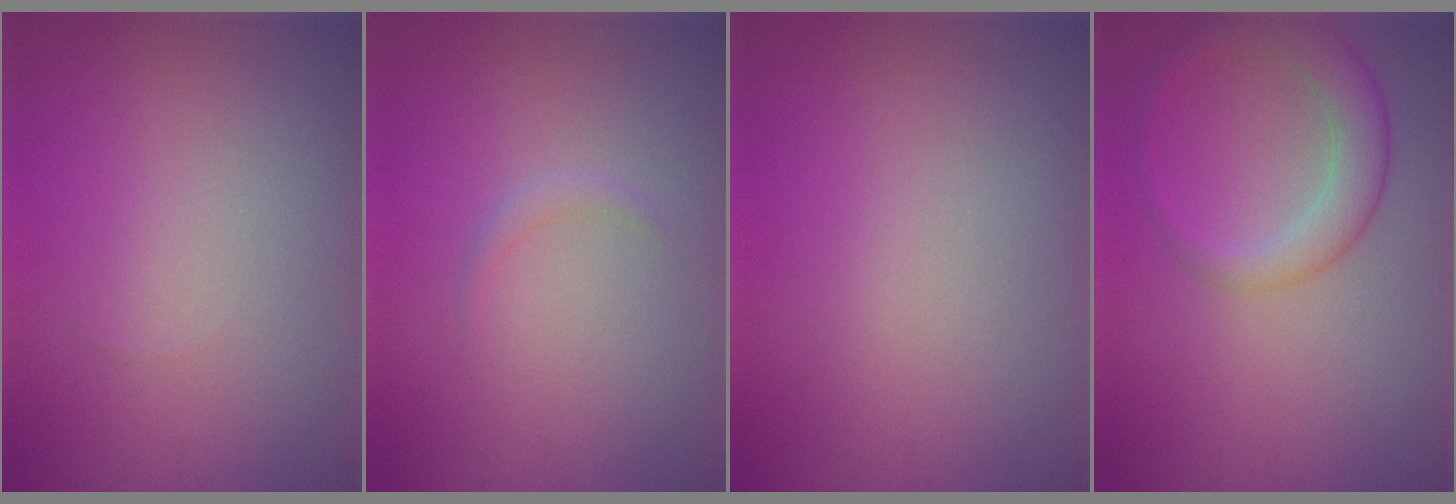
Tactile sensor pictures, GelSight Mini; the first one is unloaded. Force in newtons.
{"total": 0.8, "press": 0.8, "slide": 0.0}
{"total": 0.0}
{"total": 2.9, "press": 2.8, "slide": 0.1}